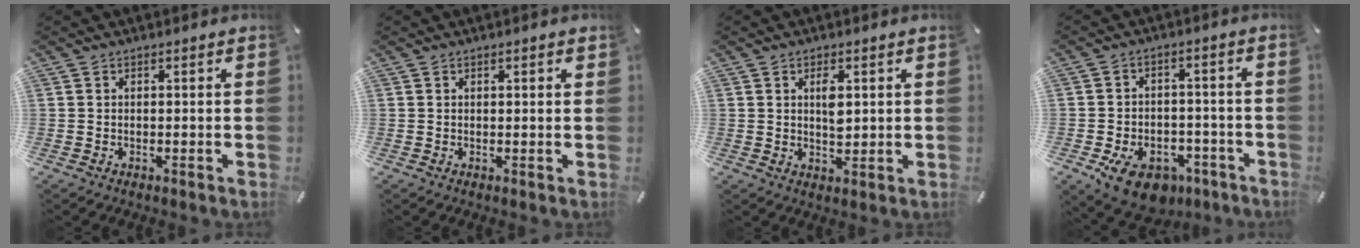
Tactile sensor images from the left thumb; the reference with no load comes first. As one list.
[{"total": 0.7, "force": [0.4, 0.2, 0.6], "torque": [-0.004, -0.003, 0.005]}, {"total": 4.3, "force": [1.3, 2.2, 3.5], "torque": [-0.052, -0.004, 0.015]}, {"total": 10.9, "force": [-6.2, 7.1, 5.6], "torque": [-0.079, 0.049, -0.101]}]